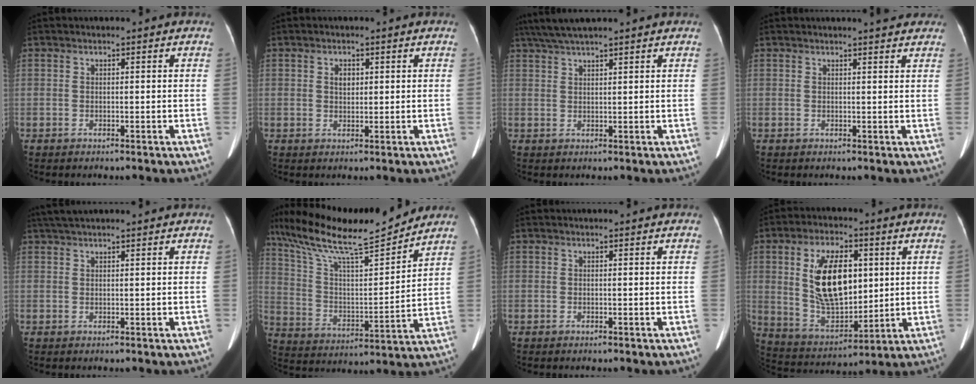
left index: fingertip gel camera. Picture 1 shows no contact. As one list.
[{"total": 1.7, "force": [0.4, 1.2, 1.1], "torque": [-0.022, 0.002, 0.009]}, {"total": 6.7, "force": [5.6, -0.2, 3.7], "torque": [-0.064, 0.036, 0.098]}, {"total": 4.1, "force": [3.7, 0.4, 1.7], "torque": [-0.023, 0.005, 0.036]}, {"total": 4.2, "force": [3.6, 0.1, 2.1], "torque": [-0.034, 0.032, 0.066]}, {"total": 21.0, "force": [17.8, 2.0, 11.0], "torque": [-0.207, 0.012, 0.305]}, {"total": 0.0}, {"total": 14.3, "force": [2.9, 7.0, 12.1], "torque": [-0.235, 0.007, 0.062]}]